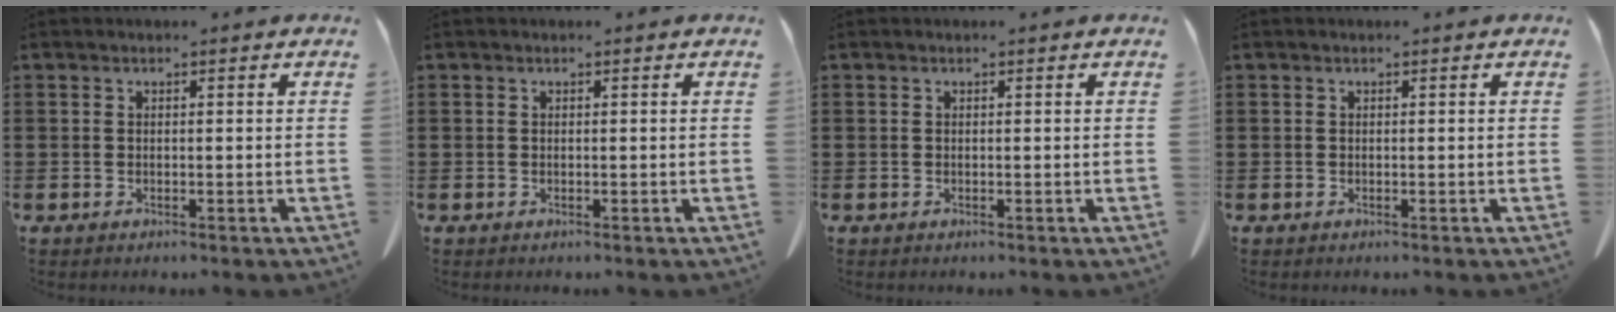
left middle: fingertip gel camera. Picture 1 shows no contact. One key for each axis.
{"total": 0.0}
{"total": 0.0}
{"total": 0.0}